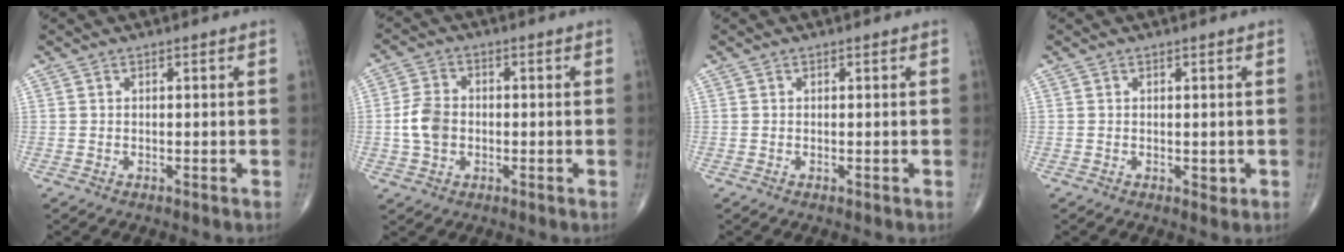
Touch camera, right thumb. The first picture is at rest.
{"total": 6.2, "force": [-0.8, 4.6, 4.0], "torque": [-0.073, 0.011, -0.018]}
{"total": 0.0}
{"total": 1.3, "force": [-0.1, 0.9, 0.9], "torque": [-0.005, -0.002, 0.000]}